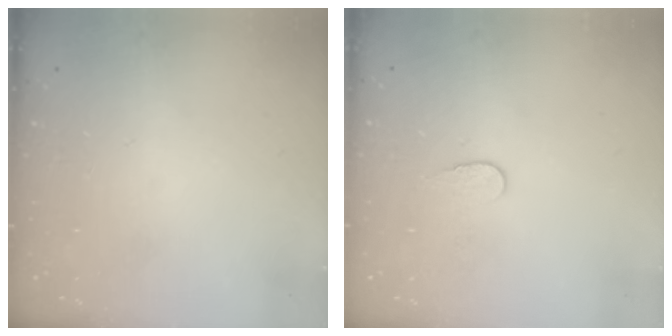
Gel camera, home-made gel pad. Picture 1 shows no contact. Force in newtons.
{"total": 5.3, "press": 5.3, "slide": 0.5}